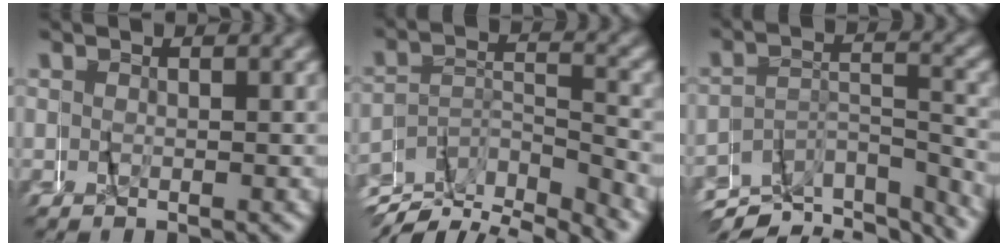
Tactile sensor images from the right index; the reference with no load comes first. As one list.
[{"total": 5.8, "force": [-4.4, 2.5, 2.9], "torque": [-0.028, 0.012, -0.089]}, {"total": 8.3, "force": [-7.8, 1.8, 2.1], "torque": [-0.017, -0.008, -0.129]}]